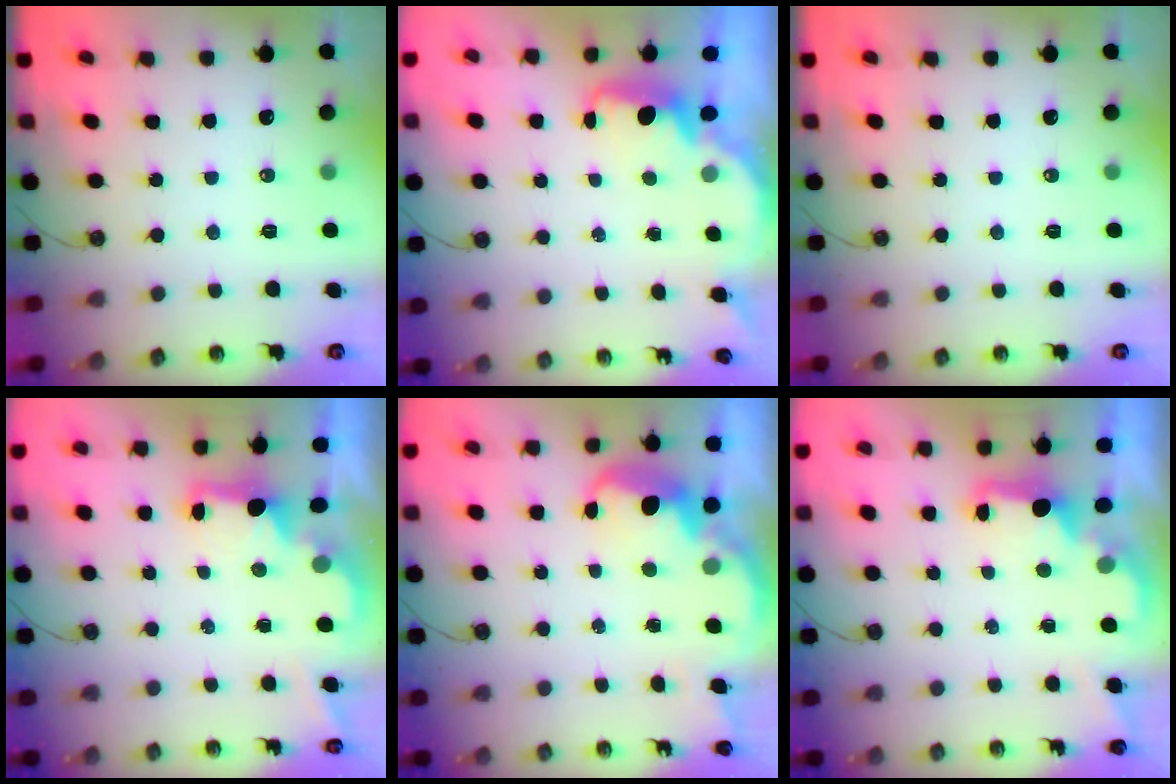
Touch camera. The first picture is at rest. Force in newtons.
{"total": 2.4, "press": 2.3, "slide": 0.6}
{"total": 0.0}
{"total": 2.1, "press": 2.0, "slide": 0.8}
{"total": 4.2, "press": 4.1, "slide": 0.8}
{"total": 2.3, "press": 2.2, "slide": 0.7}